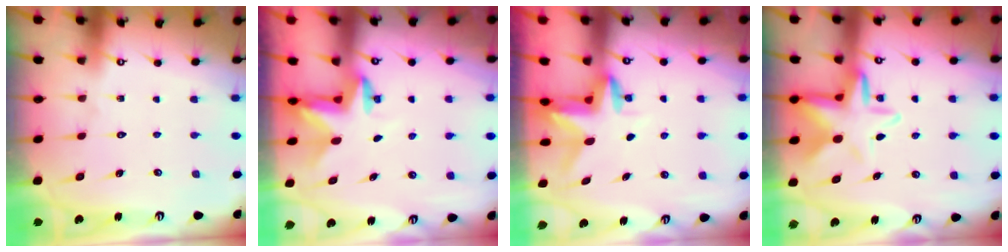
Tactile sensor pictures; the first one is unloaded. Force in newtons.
{"total": 2.4, "press": 2.4, "slide": 0.4}
{"total": 3.1, "press": 3.1, "slide": 0.3}
{"total": 9.1, "press": 8.9, "slide": 2.2}